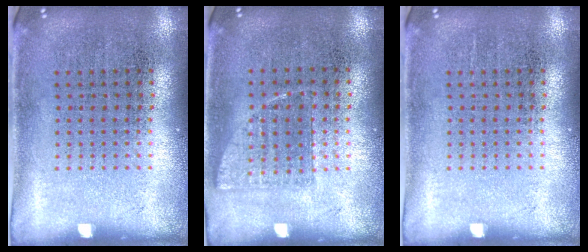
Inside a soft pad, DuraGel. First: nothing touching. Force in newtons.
{"total": 0.7, "press": 0.7, "slide": 0.3}
{"total": 0.0}